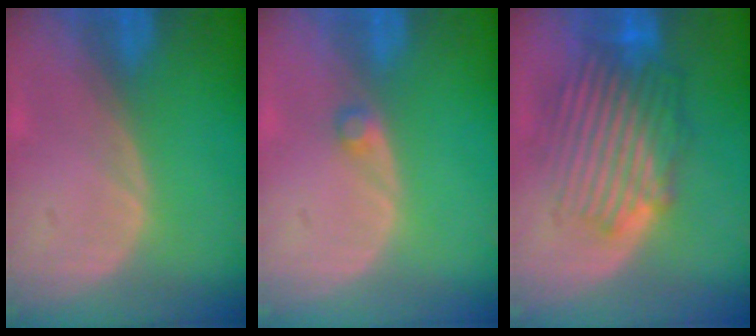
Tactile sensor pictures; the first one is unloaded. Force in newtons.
{"total": 1.2, "press": 1.2, "slide": 0.2}
{"total": 8.9, "press": 8.6, "slide": 2.3}